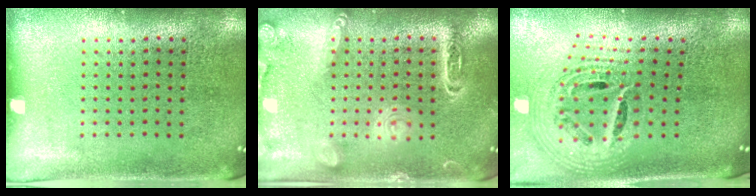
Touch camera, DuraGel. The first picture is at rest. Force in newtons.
{"total": 1.9, "press": 1.9, "slide": 0.1}
{"total": 2.2, "press": 1.6, "slide": 1.5}